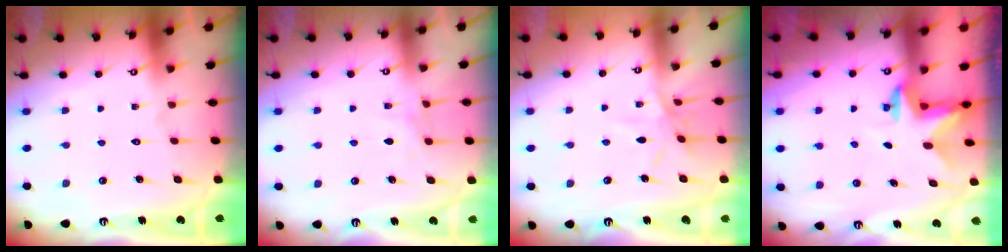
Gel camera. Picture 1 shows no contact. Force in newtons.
{"total": 4.8, "press": 4.8, "slide": 0.4}
{"total": 6.4, "press": 6.3, "slide": 0.7}
{"total": 2.4, "press": 2.4, "slide": 0.4}